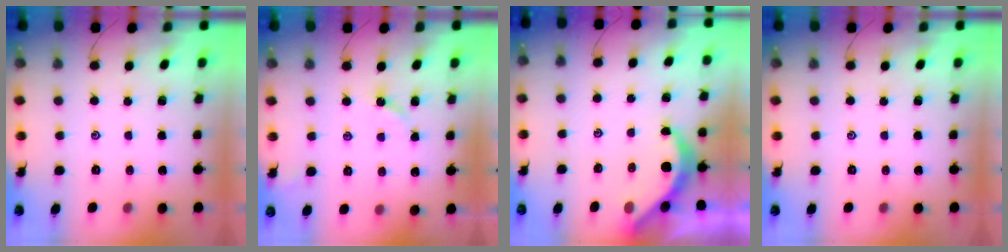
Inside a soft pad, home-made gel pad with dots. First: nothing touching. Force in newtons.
{"total": 2.8, "press": 2.8, "slide": 0.3}
{"total": 6.3, "press": 6.3, "slide": 0.5}
{"total": 0.0}